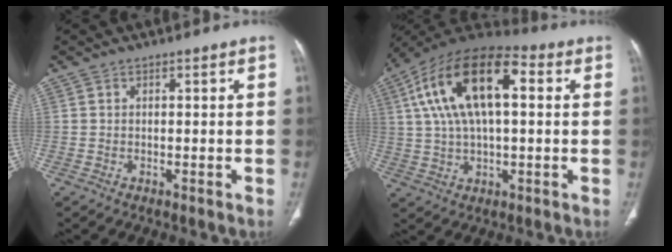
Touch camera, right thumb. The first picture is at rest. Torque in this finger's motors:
{"motor_torque": [-0.86, 3.09, 2.45, 0.32, 0.77]}